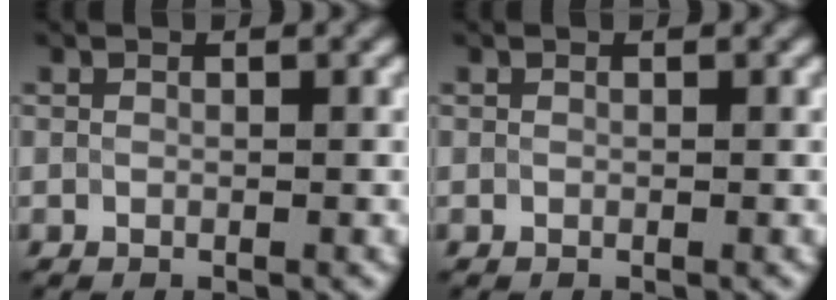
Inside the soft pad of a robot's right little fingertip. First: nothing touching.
{"total": 0.0}